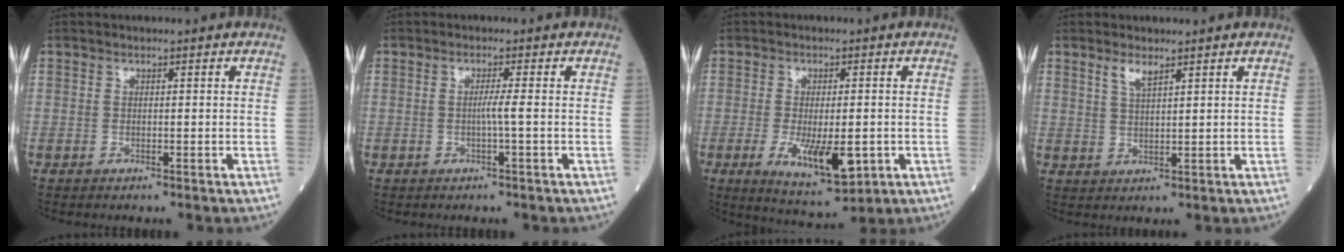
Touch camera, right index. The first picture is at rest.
{"total": 1.7, "force": [-0.3, -0.6, 1.6], "torque": [-0.030, -0.001, -0.008]}
{"total": 9.6, "force": [-2.6, 2.9, 8.7], "torque": [-0.141, -0.021, -0.033]}
{"total": 2.5, "force": [1.8, 0.3, 1.7], "torque": [-0.036, -0.003, 0.038]}